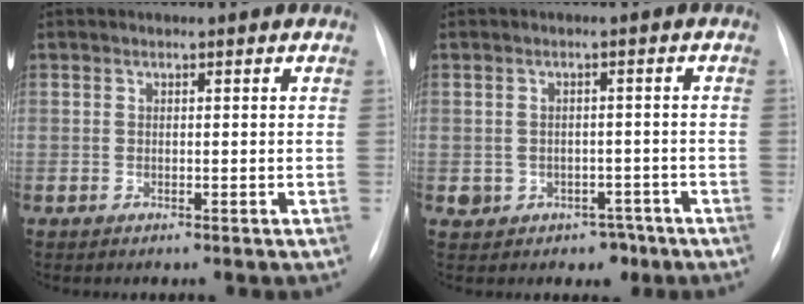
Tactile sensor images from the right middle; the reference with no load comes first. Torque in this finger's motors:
{"motor_torque": [0.09, -0.04, 0.00, 0.00]}